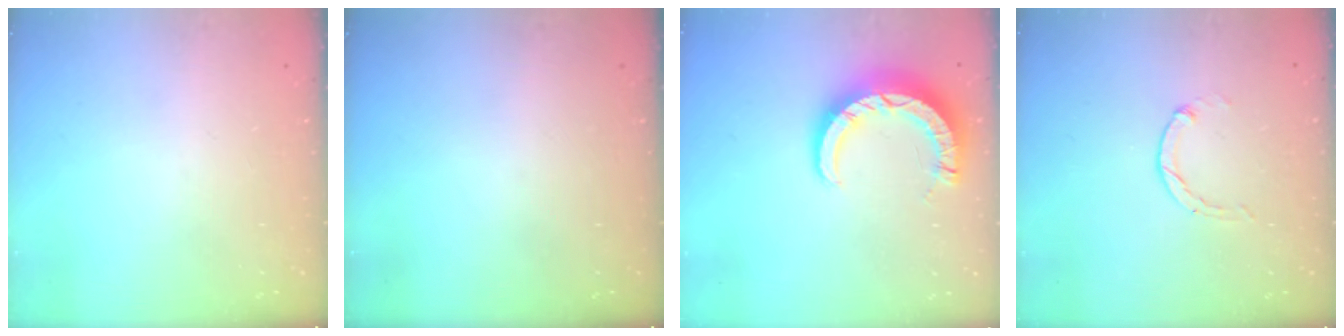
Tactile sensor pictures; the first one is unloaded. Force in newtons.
{"total": 0.0}
{"total": 8.5, "press": 8.4, "slide": 0.8}
{"total": 0.8, "press": 0.7, "slide": 0.2}